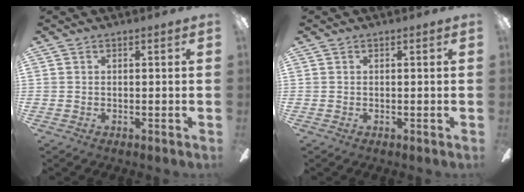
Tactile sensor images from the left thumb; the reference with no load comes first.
{"total": 0.0}